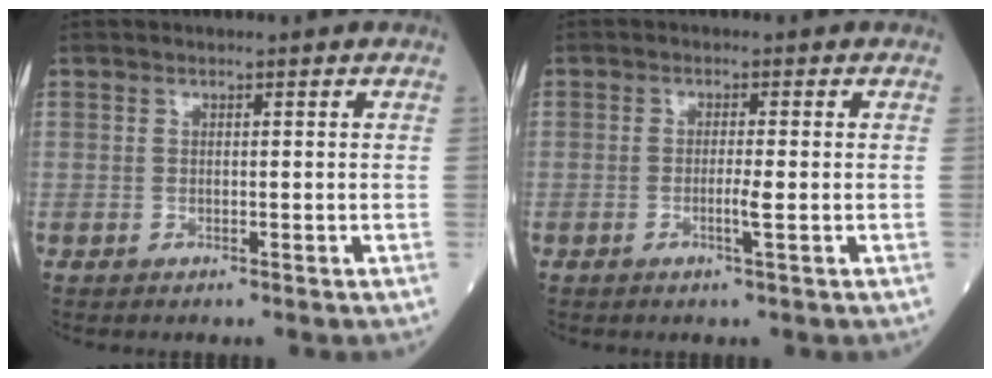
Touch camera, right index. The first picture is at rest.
{"total": 2.1, "force": [-0.6, -0.3, 2.0], "torque": [-0.040, -0.003, -0.011]}